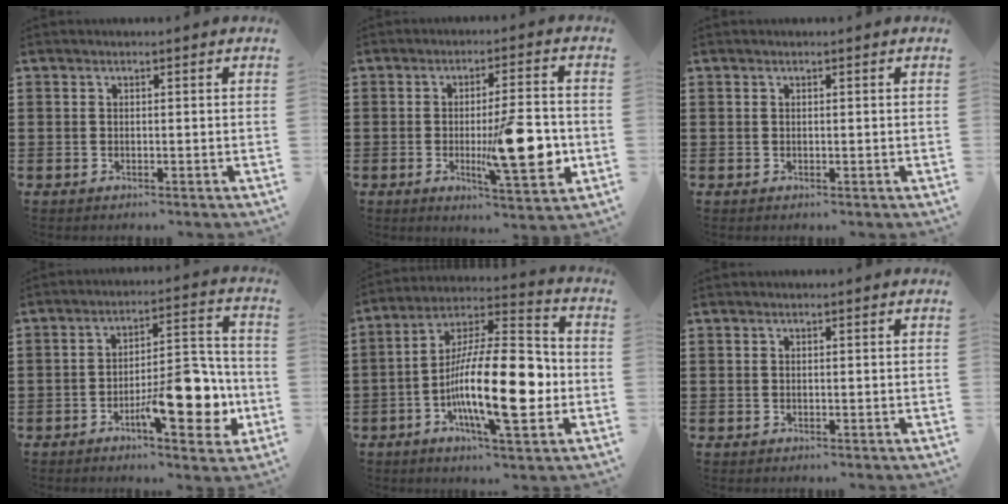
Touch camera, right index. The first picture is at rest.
{"total": 12.6, "force": [-2.1, 3.0, 12.0], "torque": [-0.182, -0.015, -0.033]}
{"total": 0.0}
{"total": 12.3, "force": [-4.8, 4.5, 10.4], "torque": [-0.148, 0.003, -0.079]}
{"total": 17.3, "force": [-3.5, 5.9, 15.9], "torque": [-0.278, -0.007, -0.063]}
{"total": 0.0}